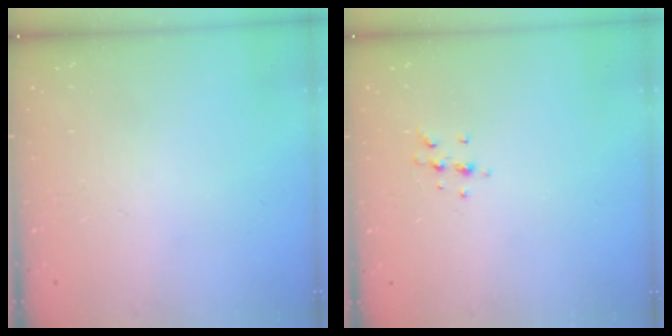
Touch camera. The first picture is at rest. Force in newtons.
{"total": 5.3, "press": 5.1, "slide": 1.5}